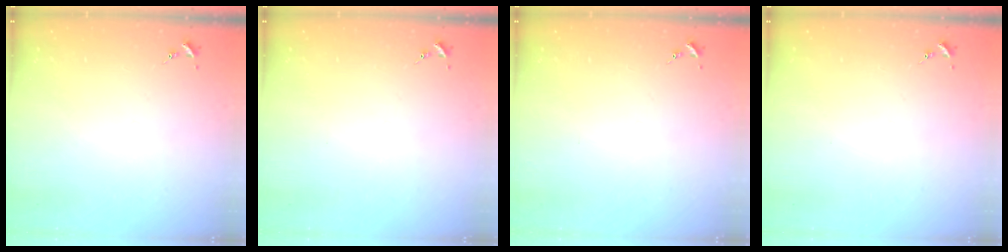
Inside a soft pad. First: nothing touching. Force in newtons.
{"total": 0.0}
{"total": 0.0}
{"total": 0.0}